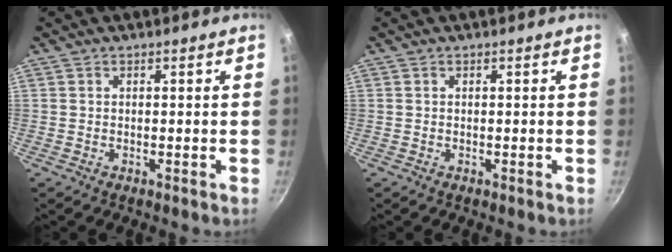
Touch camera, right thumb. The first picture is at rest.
{"total": 0.0}